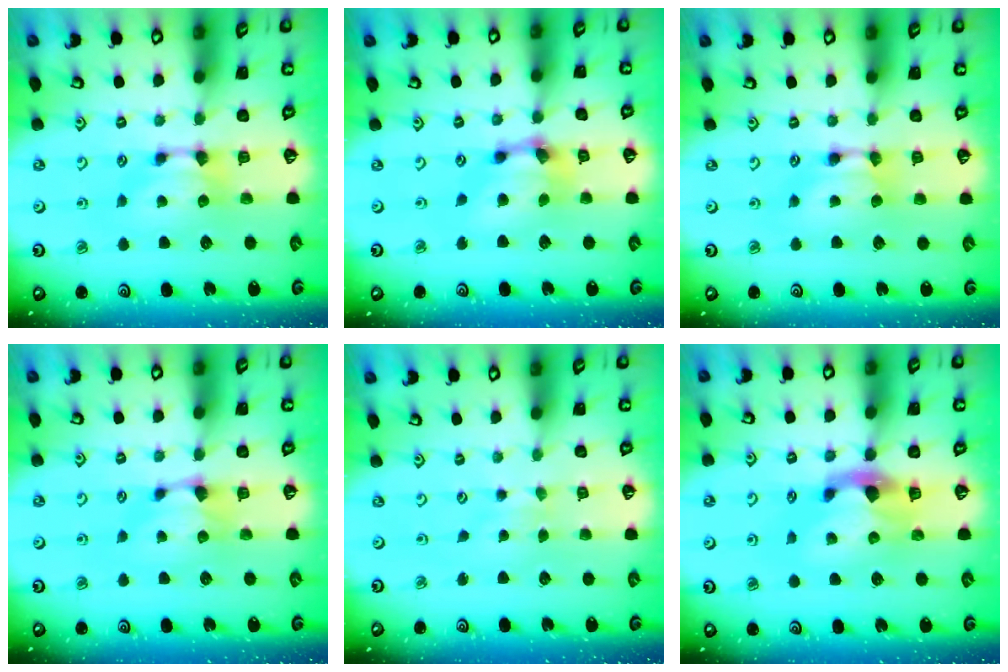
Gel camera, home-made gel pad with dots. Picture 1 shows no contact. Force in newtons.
{"total": 5.5, "press": 5.0, "slide": 2.4}
{"total": 1.5, "press": 1.5, "slide": 0.2}
{"total": 1.1, "press": 0.9, "slide": 0.5}
{"total": 2.0, "press": 2.0, "slide": 0.1}
{"total": 2.8, "press": 2.5, "slide": 1.3}